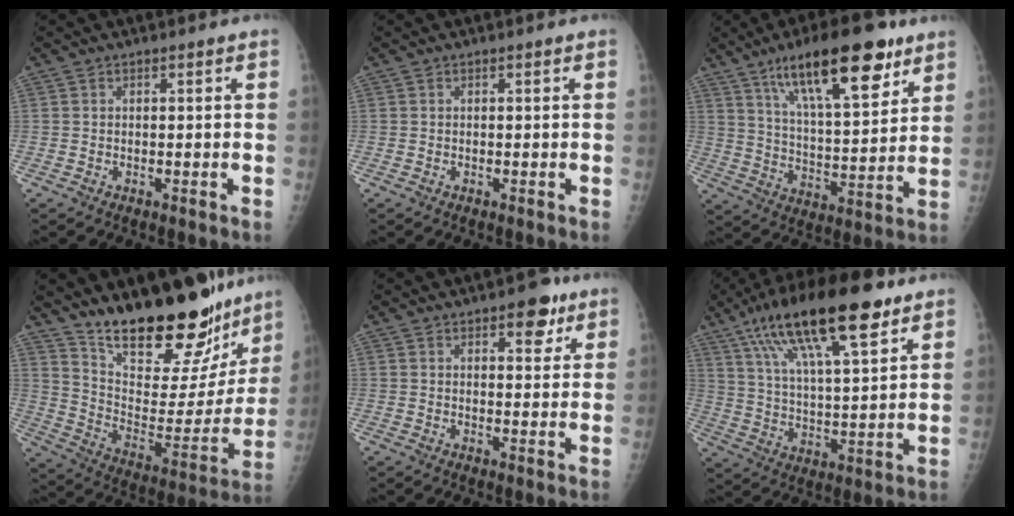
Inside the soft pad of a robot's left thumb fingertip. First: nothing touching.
{"total": 0.0}
{"total": 19.9, "force": [11.8, 6.3, 14.8], "torque": [-0.208, -0.045, 0.198]}
{"total": 27.9, "force": [22.4, 9.2, 14.0], "torque": [-0.181, -0.118, 0.334]}
{"total": 6.0, "force": [3.5, 2.9, 3.9], "torque": [-0.026, -0.014, 0.041]}
{"total": 22.0, "force": [12.9, 6.5, 16.6], "torque": [-0.271, -0.025, 0.224]}